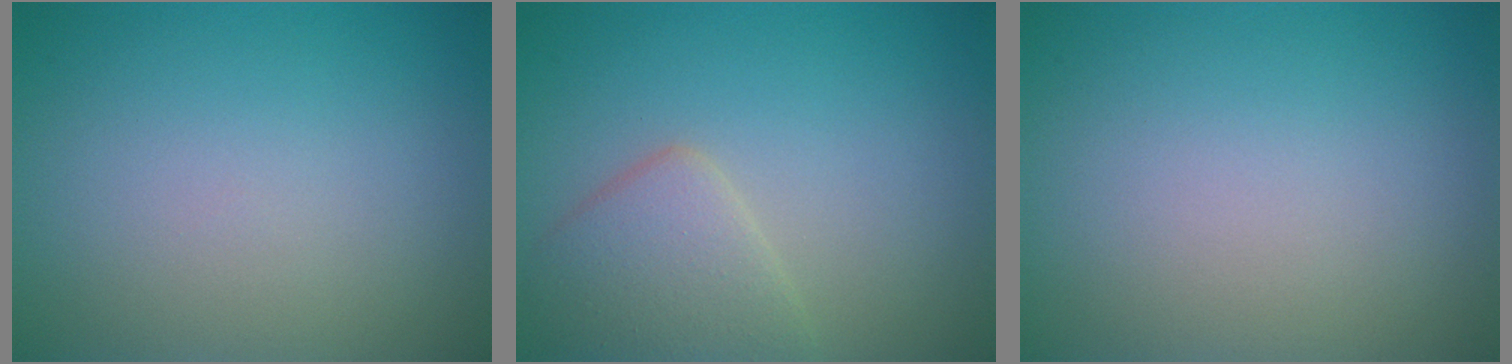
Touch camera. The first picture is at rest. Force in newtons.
{"total": 3.4, "press": 3.4, "slide": 0.4}
{"total": 0.0}